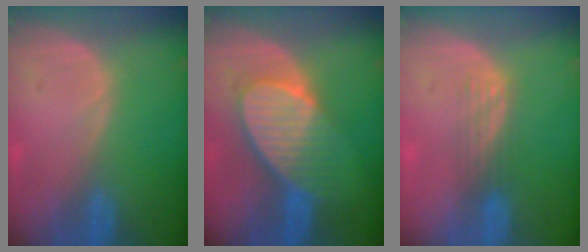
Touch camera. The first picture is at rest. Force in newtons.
{"total": 8.1, "press": 7.6, "slide": 2.8}
{"total": 2.8, "press": 2.5, "slide": 1.3}